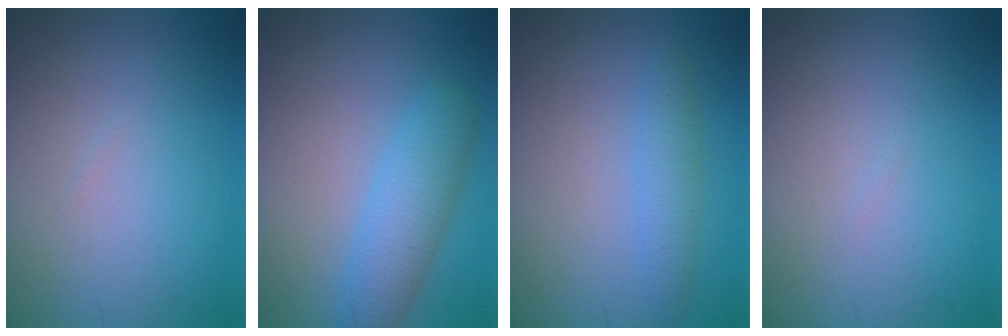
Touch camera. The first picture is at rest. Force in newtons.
{"total": 4.0, "press": 4.0, "slide": 0.1}
{"total": 2.0, "press": 2.0, "slide": 0.1}
{"total": 0.0}